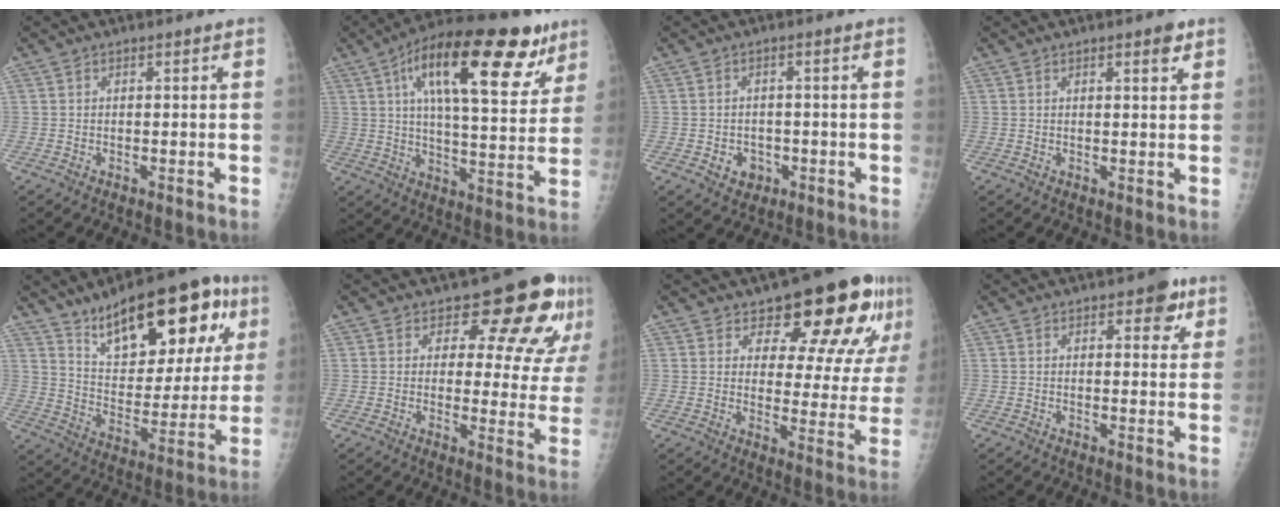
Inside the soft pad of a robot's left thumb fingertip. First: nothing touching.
{"total": 24.1, "force": [11.7, 9.2, 19.0], "torque": [-0.257, -0.011, 0.177]}
{"total": 3.6, "force": [-1.2, 3.0, 1.5], "torque": [-0.006, 0.006, -0.010]}
{"total": 2.5, "force": [1.5, 0.6, 1.9], "torque": [-0.021, -0.007, 0.018]}
{"total": 23.4, "force": [12.5, 9.7, 17.3], "torque": [-0.214, -0.034, 0.200]}
{"total": 13.3, "force": [8.7, 6.3, 7.7], "torque": [-0.045, -0.054, 0.091]}
{"total": 17.2, "force": [10.8, 7.2, 11.2], "torque": [-0.101, -0.065, 0.136]}
{"total": 4.8, "force": [2.5, 2.6, 3.2], "torque": [-0.013, -0.007, 0.023]}